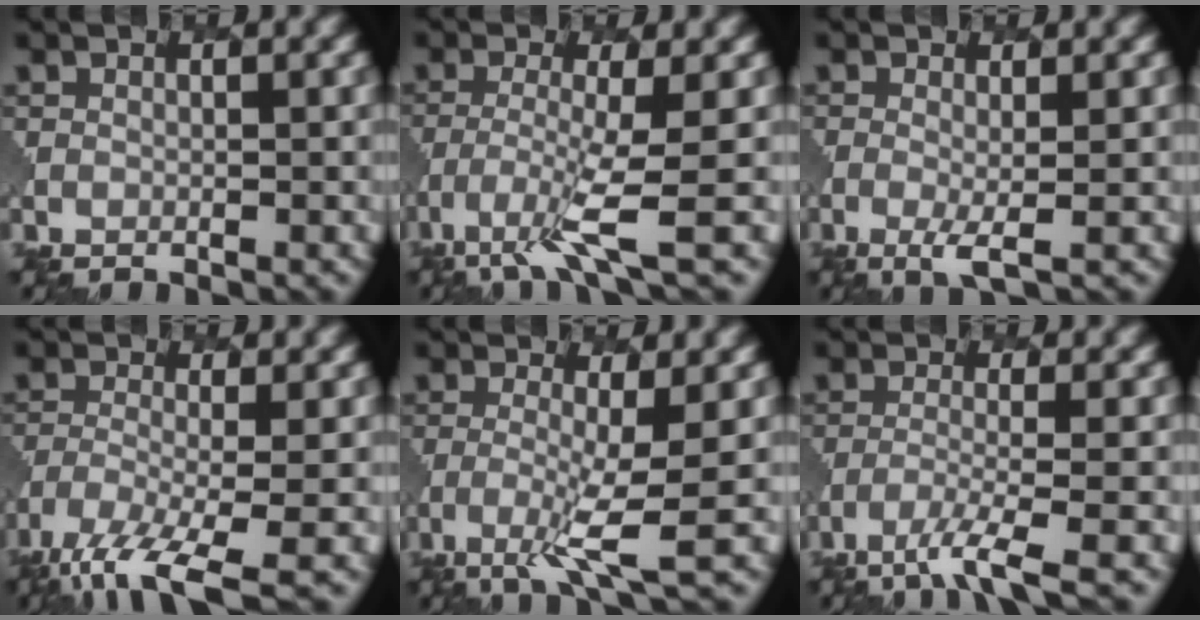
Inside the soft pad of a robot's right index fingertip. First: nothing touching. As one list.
[{"total": 4.6, "force": [-2.4, 0.4, 3.8], "torque": [-0.084, -0.016, -0.055]}, {"total": 2.0, "force": [-0.5, 0.4, 1.9], "torque": [-0.043, -0.009, -0.010]}, {"total": 8.2, "force": [-5.5, 2.1, 5.7], "torque": [-0.110, -0.016, -0.104]}, {"total": 4.4, "force": [-1.5, 0.5, 4.1], "torque": [-0.084, -0.009, -0.035]}, {"total": 4.2, "force": [-2.6, 0.6, 3.2], "torque": [-0.057, -0.007, -0.057]}]